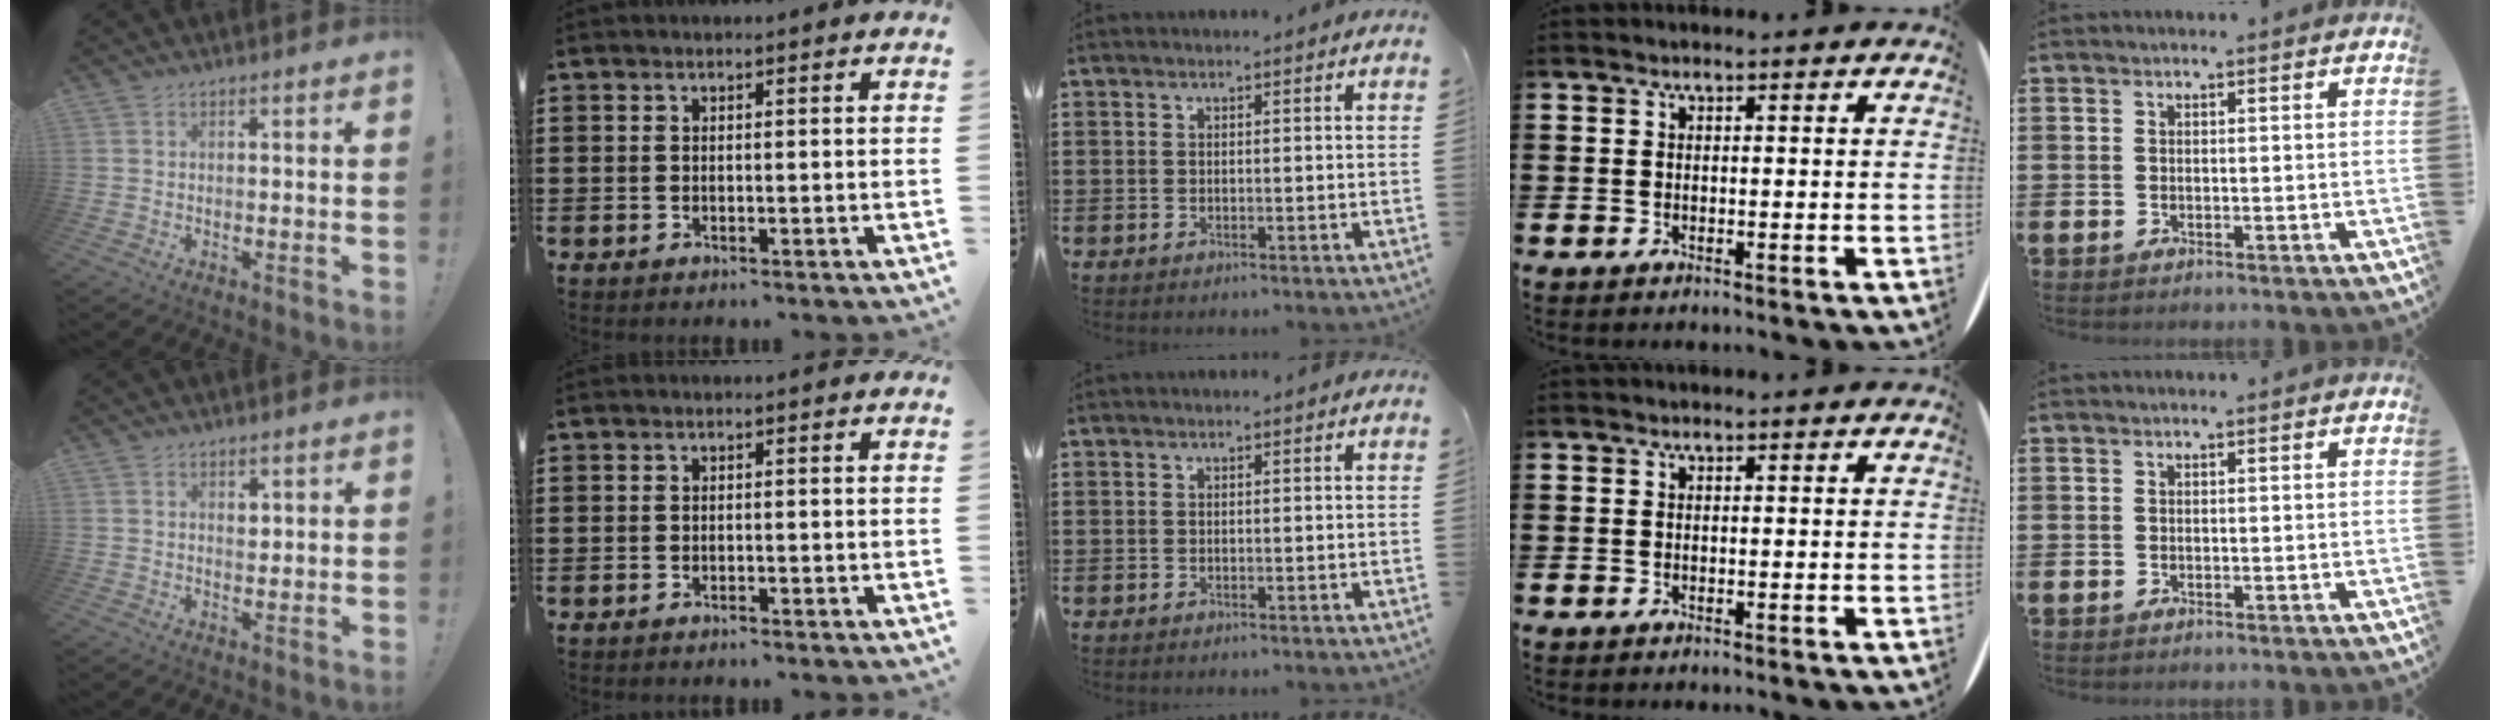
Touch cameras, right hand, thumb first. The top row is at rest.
{"thumb": {"total": 1.5, "force": [0.8, 1.2, 0.6], "torque": [0.010, -0.008, 0.009]}, "index": {"total": 0.6, "force": [-0.6, 0.0, 0.1], "torque": [-0.003, -0.001, -0.012]}}